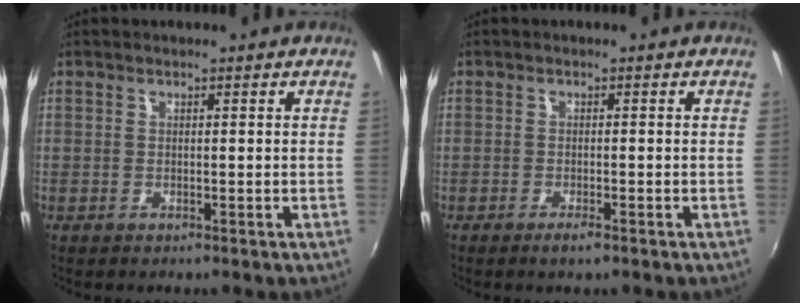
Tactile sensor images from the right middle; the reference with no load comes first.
{"total": 1.8, "force": [-1.2, 0.3, 1.2], "torque": [-0.027, -0.003, -0.023]}